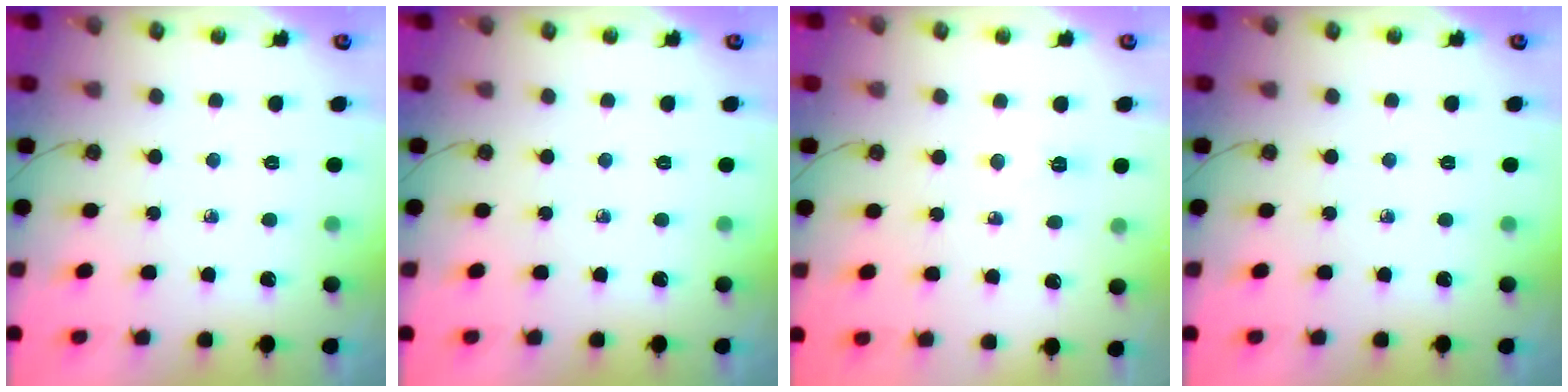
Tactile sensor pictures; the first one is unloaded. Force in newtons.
{"total": 0.0}
{"total": 6.1, "press": 5.6, "slide": 2.6}
{"total": 0.0}